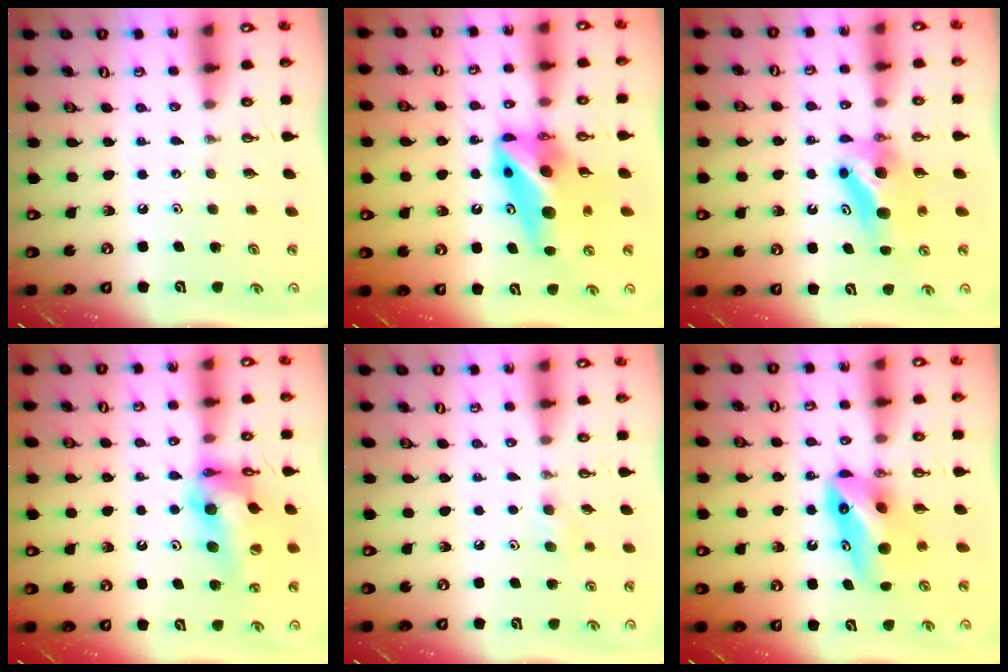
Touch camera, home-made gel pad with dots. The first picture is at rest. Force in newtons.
{"total": 13.9, "press": 13.3, "slide": 4.0}
{"total": 9.2, "press": 8.9, "slide": 2.0}
{"total": 16.5, "press": 16.4, "slide": 1.8}
{"total": 5.8, "press": 5.3, "slide": 2.4}
{"total": 9.7, "press": 9.6, "slide": 1.4}